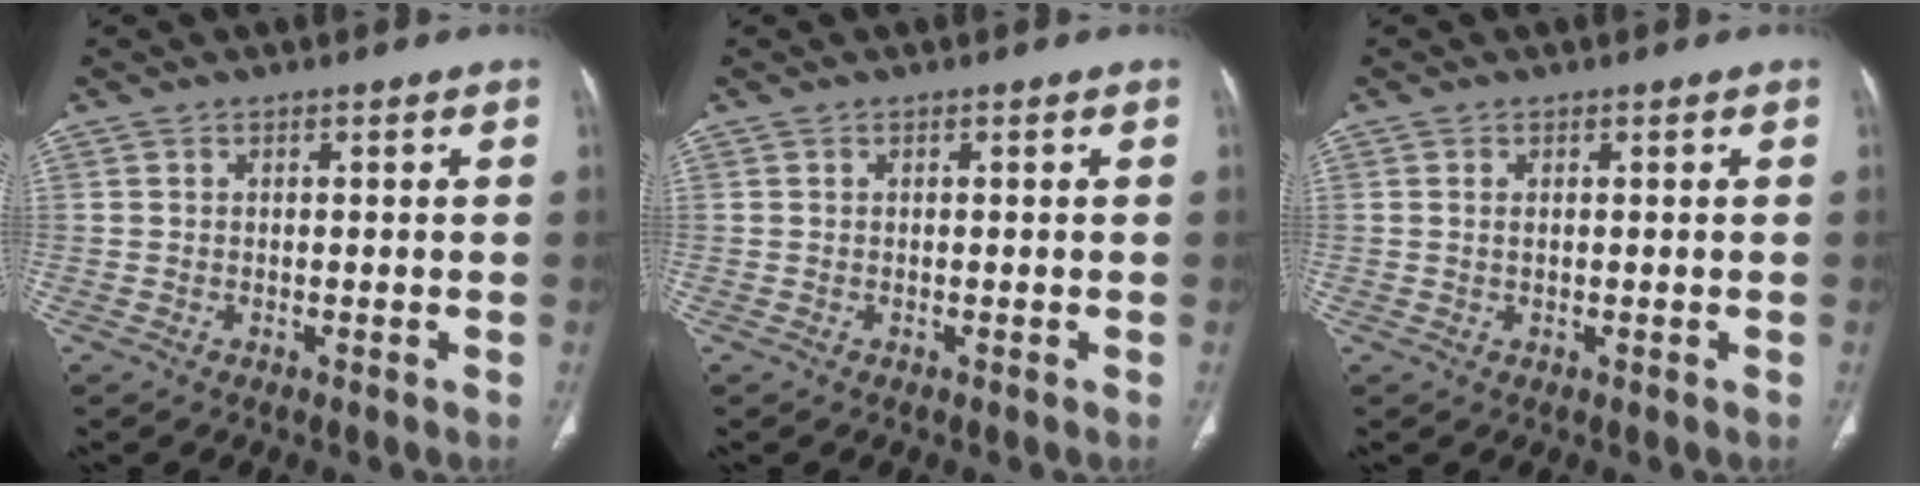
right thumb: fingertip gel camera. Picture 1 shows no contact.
{"total": 0.0}
{"total": 0.9, "force": [0.3, 0.4, 0.7], "torque": [-0.018, 0.001, 0.008]}